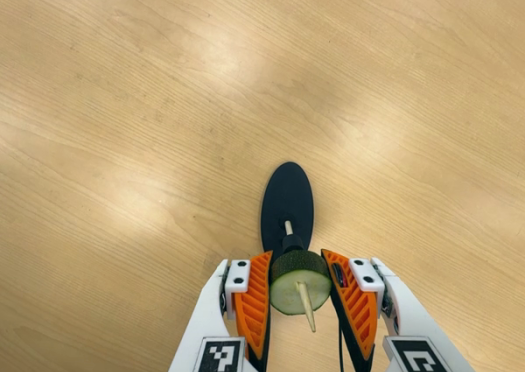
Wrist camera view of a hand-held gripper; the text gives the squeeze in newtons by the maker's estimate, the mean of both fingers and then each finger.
{"total": 11.7, "left": 12.5, "right": 10.8}